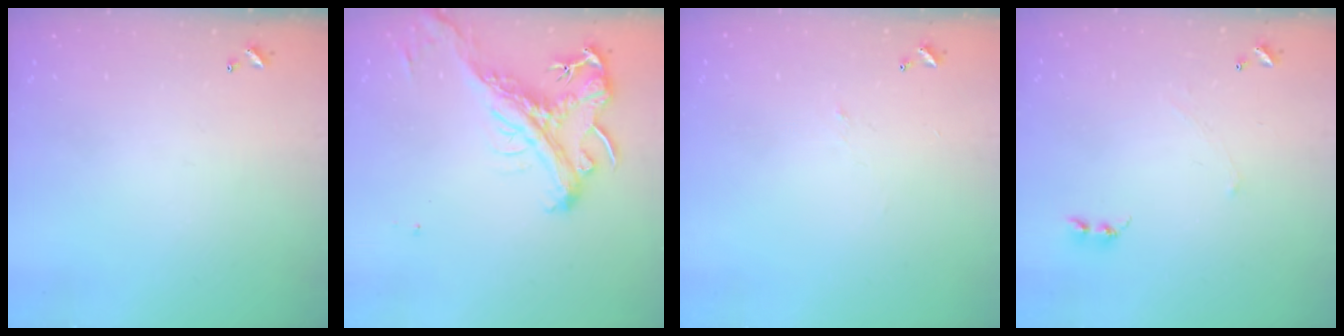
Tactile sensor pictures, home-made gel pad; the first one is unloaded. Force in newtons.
{"total": 2.6, "press": 2.2, "slide": 1.4}
{"total": 0.9, "press": 0.6, "slide": 0.6}
{"total": 0.6, "press": 0.3, "slide": 0.5}